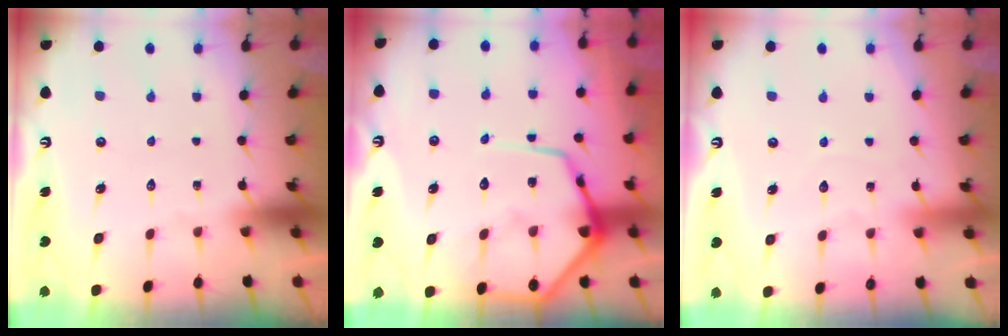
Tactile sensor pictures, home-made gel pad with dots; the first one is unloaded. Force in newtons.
{"total": 14.0, "press": 13.9, "slide": 1.3}
{"total": 4.7, "press": 4.6, "slide": 0.5}